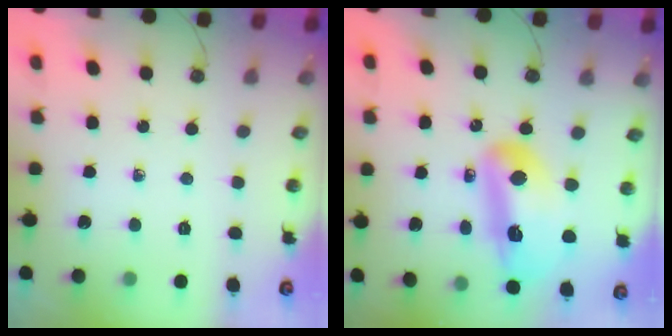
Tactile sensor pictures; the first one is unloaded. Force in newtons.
{"total": 14.9, "press": 14.8, "slide": 1.7}